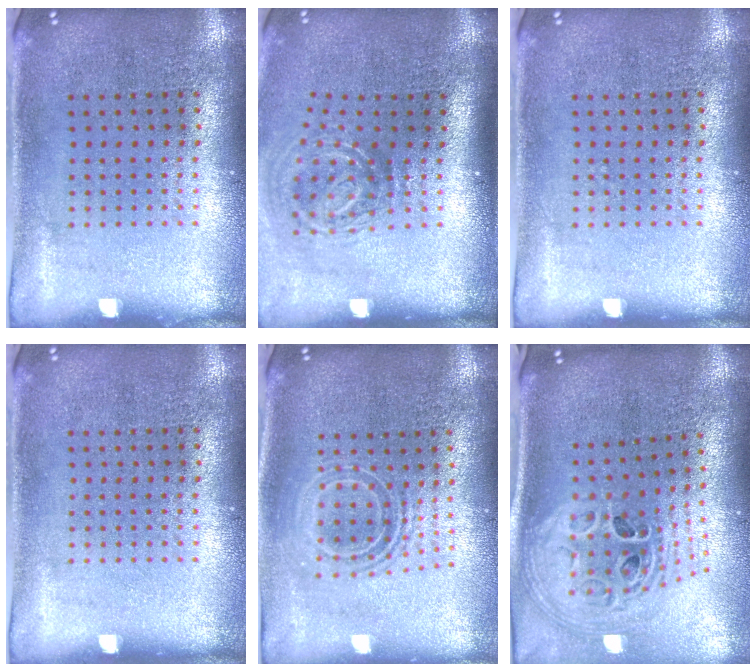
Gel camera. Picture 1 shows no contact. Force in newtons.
{"total": 2.0, "press": 1.2, "slide": 1.6}
{"total": 0.0}
{"total": 0.0}
{"total": 1.6, "press": 1.3, "slide": 0.9}
{"total": 2.6, "press": 1.9, "slide": 1.8}